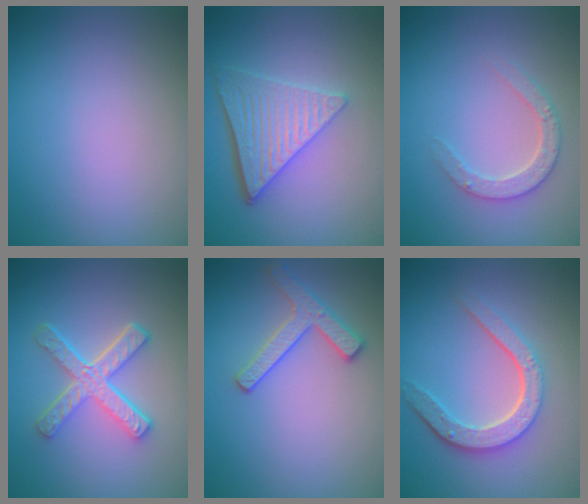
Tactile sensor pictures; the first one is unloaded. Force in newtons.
{"total": 5.6, "press": 4.2, "slide": 3.6}
{"total": 2.7, "press": 2.6, "slide": 0.5}
{"total": 4.9, "press": 3.5, "slide": 3.4}
{"total": 2.5, "press": 2.5, "slide": 0.4}
{"total": 4.7, "press": 3.6, "slide": 3.0}